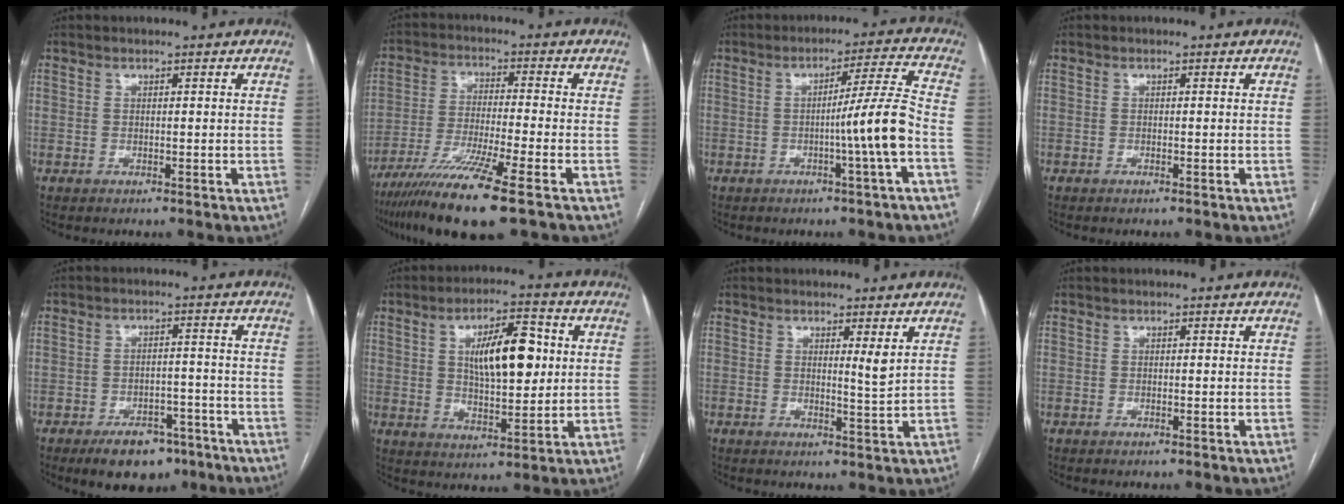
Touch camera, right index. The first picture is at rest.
{"total": 12.9, "force": [-8.4, -0.5, 9.8], "torque": [-0.191, -0.037, -0.149]}
{"total": 8.3, "force": [-2.2, -1.8, 7.8], "torque": [-0.116, 0.005, -0.033]}
{"total": 0.0}
{"total": 8.2, "force": [-5.5, 4.5, 4.0], "torque": [-0.054, 0.009, -0.079]}
{"total": 11.6, "force": [2.4, 4.2, 10.6], "torque": [-0.174, 0.012, 0.043]}
{"total": 2.3, "force": [1.1, -0.1, 2.0], "torque": [-0.032, -0.012, 0.019]}
{"total": 0.0}